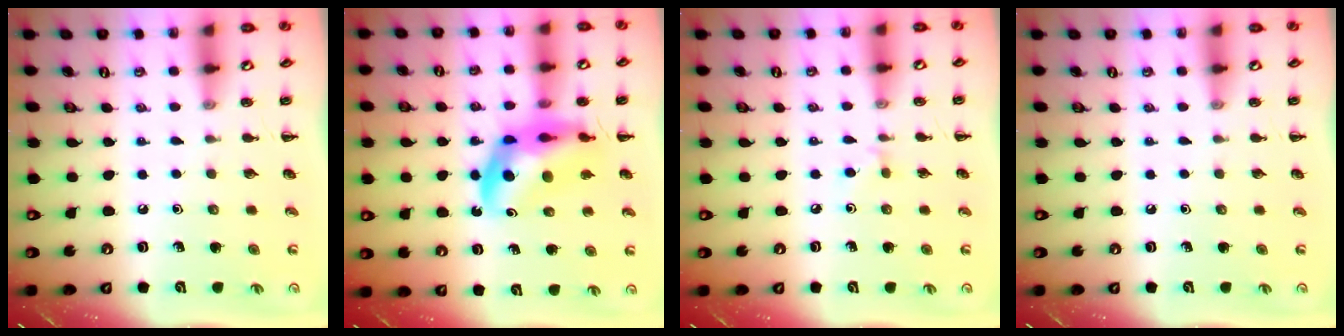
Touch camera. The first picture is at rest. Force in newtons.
{"total": 13.8, "press": 13.2, "slide": 4.0}
{"total": 4.3, "press": 4.0, "slide": 1.6}
{"total": 0.0}